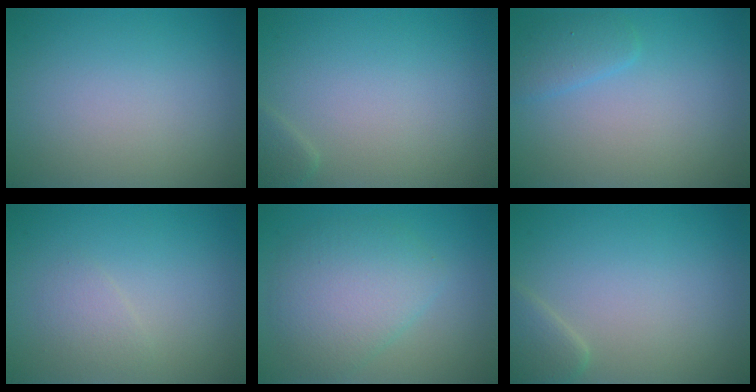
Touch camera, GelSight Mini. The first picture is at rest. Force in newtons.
{"total": 1.0, "press": 1.0, "slide": 0.1}
{"total": 1.8, "press": 1.8, "slide": 0.1}
{"total": 1.3, "press": 1.3, "slide": 0.0}
{"total": 5.0, "press": 5.0, "slide": 0.1}
{"total": 1.9, "press": 1.9, "slide": 0.1}